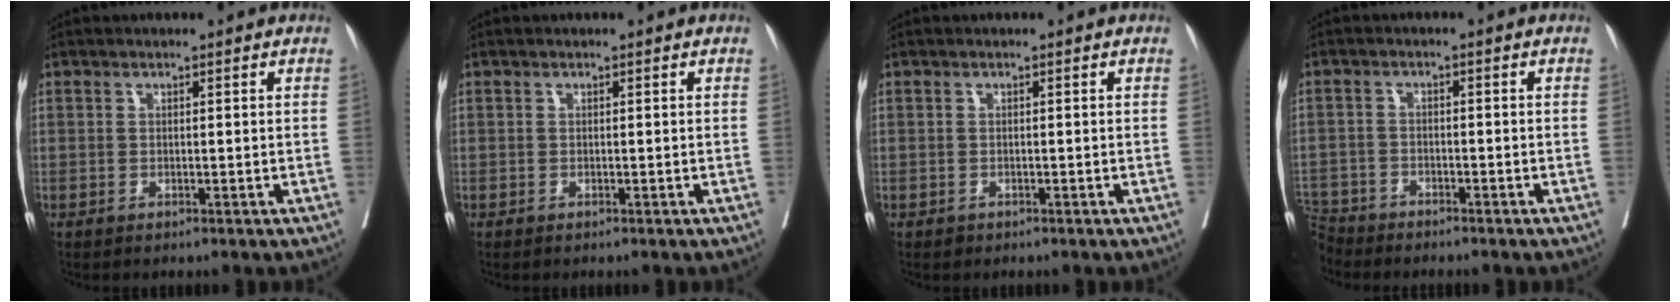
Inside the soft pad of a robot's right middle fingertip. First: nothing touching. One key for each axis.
{"total": 0.0}
{"total": 0.5, "fx": -0.3, "fy": 0.4, "fz": 0.1, "tx": -0.003, "ty": 0.002, "tz": -0.003}
{"total": 5.3, "fx": -5.1, "fy": 1.3, "fz": -0.4, "tx": 0.010, "ty": -0.008, "tz": -0.099}